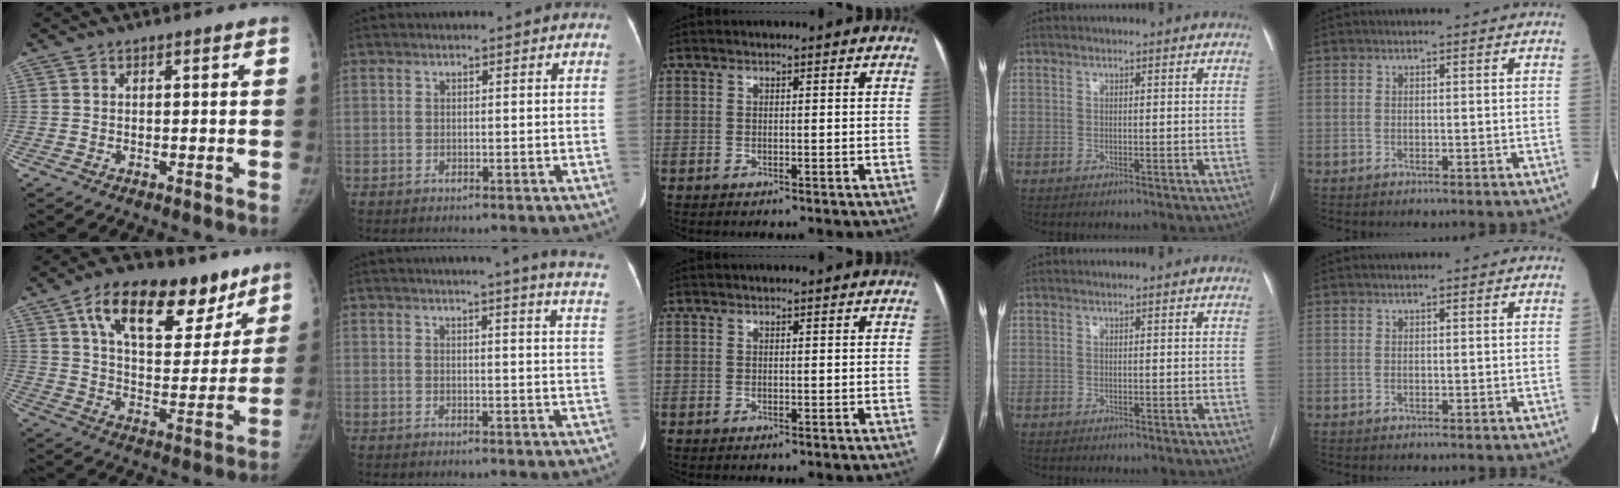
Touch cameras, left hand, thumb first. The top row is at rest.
{"thumb": {"total": 23.1, "force": [13.3, 11.8, 14.8], "torque": [-0.186, -0.028, 0.213]}, "index": {"total": 13.1, "force": [11.5, -1.3, 6.1], "torque": [-0.076, -0.067, 0.108]}}